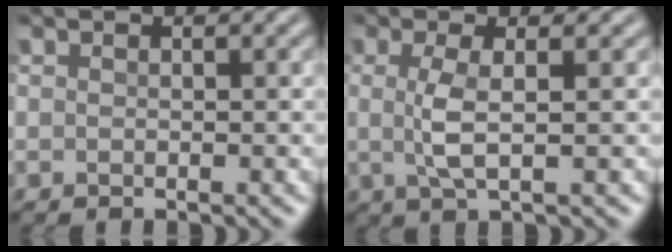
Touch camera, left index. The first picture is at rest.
{"total": 2.7, "force": [0.0, 0.2, 2.7], "torque": [-0.063, 0.001, 0.000]}